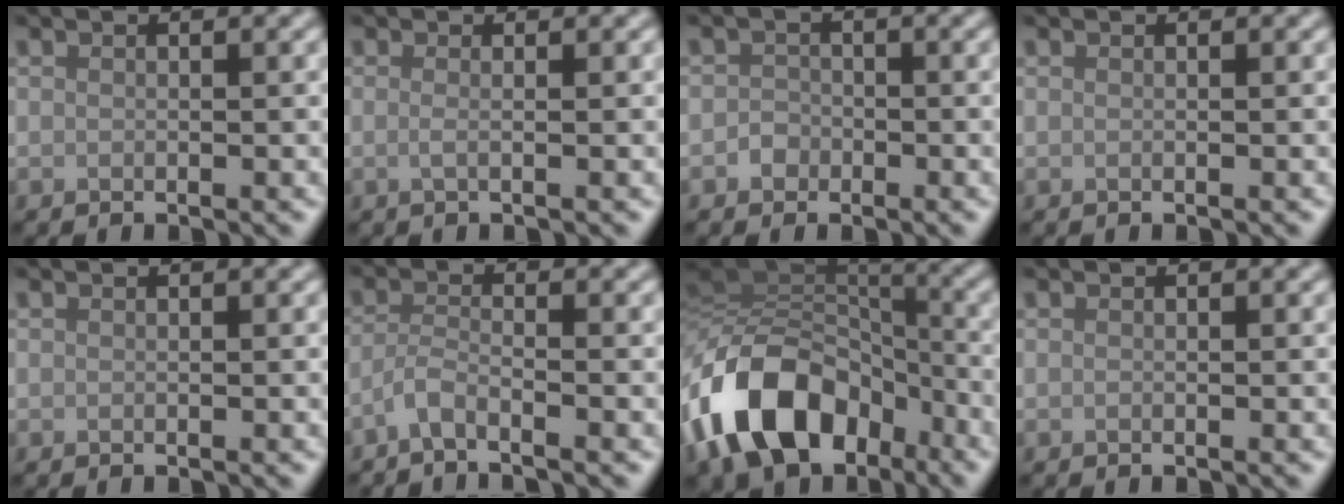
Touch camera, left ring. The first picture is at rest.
{"total": 1.1, "force": [-0.1, 0.3, 1.1], "torque": [-0.015, -0.004, -0.007]}
{"total": 1.1, "force": [-0.5, 1.0, 0.2], "torque": [0.006, 0.002, -0.011]}
{"total": 0.0}
{"total": 0.0}
{"total": 2.1, "force": [-1.6, 0.2, 1.3], "torque": [-0.027, -0.004, -0.044]}
{"total": 13.0, "force": [-6.2, 8.3, 7.9], "torque": [-0.155, 0.008, -0.125]}
{"total": 0.0}